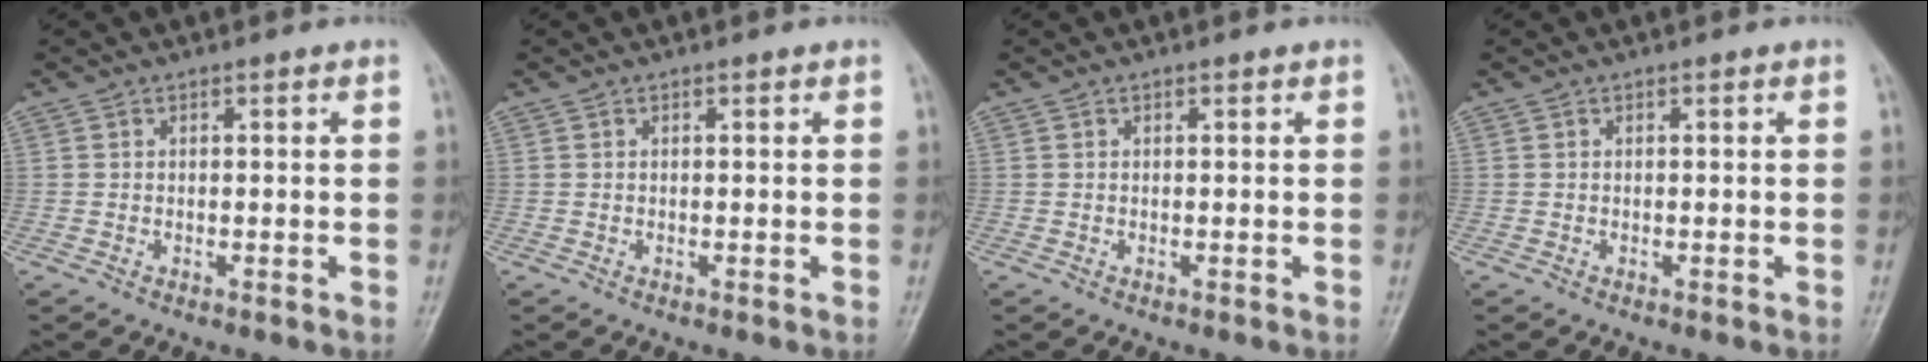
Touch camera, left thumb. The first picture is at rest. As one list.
[{"total": 0.0}, {"total": 0.0}, {"total": 0.0}]